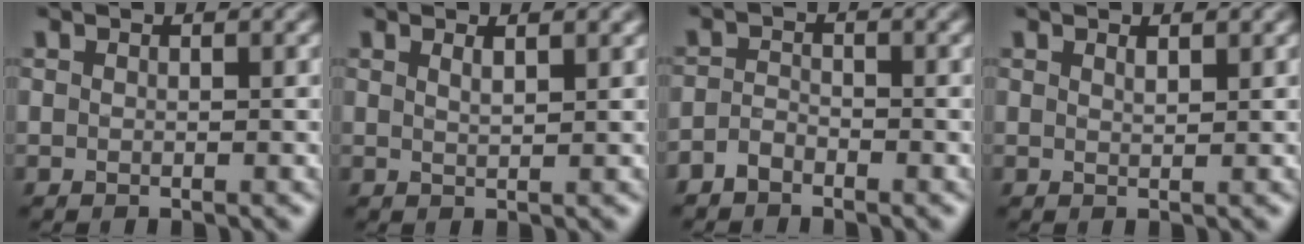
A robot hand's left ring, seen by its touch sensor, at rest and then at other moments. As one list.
[{"total": 1.7, "force": [1.0, 0.6, 1.2], "torque": [-0.012, 0.002, 0.013]}, {"total": 1.5, "force": [-1.2, 0.7, 0.6], "torque": [-0.013, 0.004, -0.027]}, {"total": 0.8, "force": [0.7, 0.1, 0.4], "torque": [-0.008, -0.001, 0.013]}]